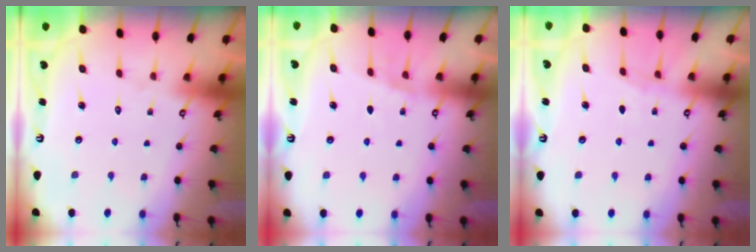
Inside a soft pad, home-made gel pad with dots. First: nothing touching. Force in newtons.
{"total": 4.7, "press": 4.5, "slide": 1.4}
{"total": 3.8, "press": 3.7, "slide": 0.5}